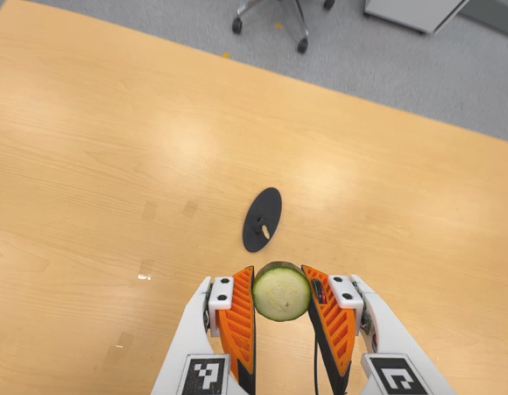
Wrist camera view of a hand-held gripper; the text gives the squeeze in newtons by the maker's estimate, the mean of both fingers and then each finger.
{"total": 8.9, "left": 8.1, "right": 9.7}